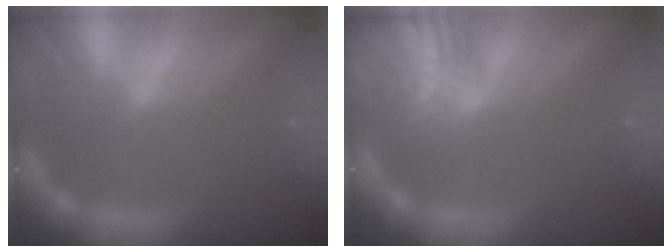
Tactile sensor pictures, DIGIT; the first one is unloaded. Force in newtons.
{"total": 6.6}